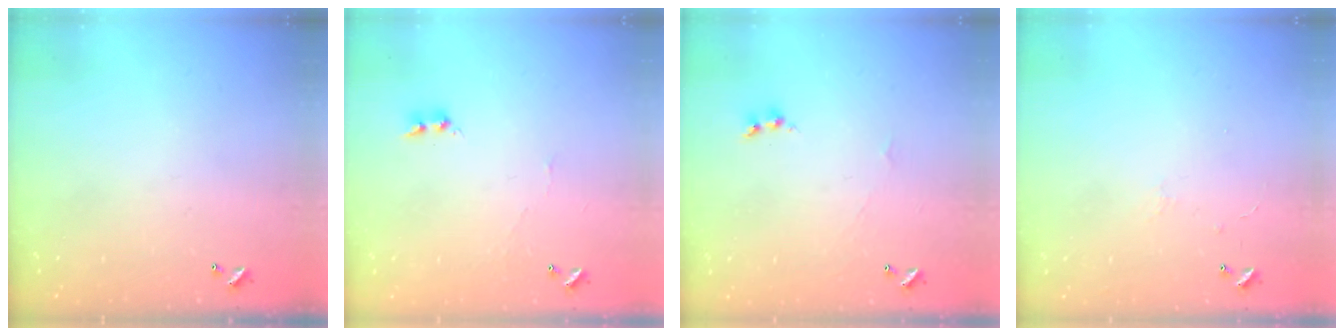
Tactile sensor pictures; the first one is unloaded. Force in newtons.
{"total": 4.2, "press": 4.2, "slide": 0.5}
{"total": 1.7, "press": 1.6, "slide": 0.6}
{"total": 0.9, "press": 0.7, "slide": 0.5}